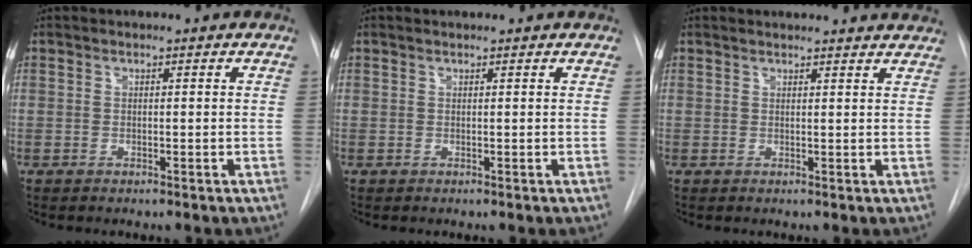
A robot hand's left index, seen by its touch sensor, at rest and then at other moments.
{"total": 0.6, "force": [0.6, 0.0, 0.2], "torque": [-0.006, 0.013, 0.008]}
{"total": 10.0, "force": [9.7, 1.4, 2.0], "torque": [-0.005, 0.003, 0.093]}